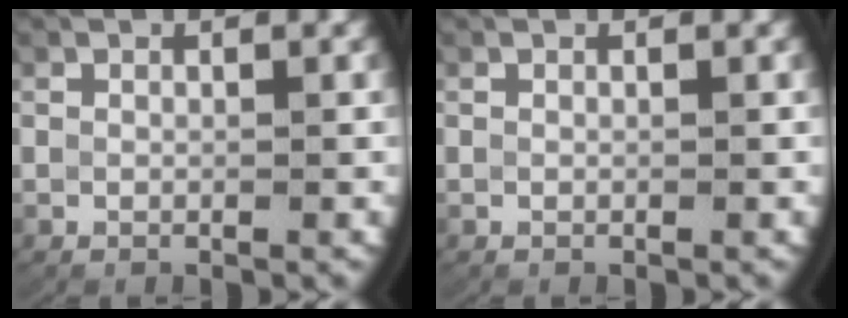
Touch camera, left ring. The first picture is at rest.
{"total": 0.0}